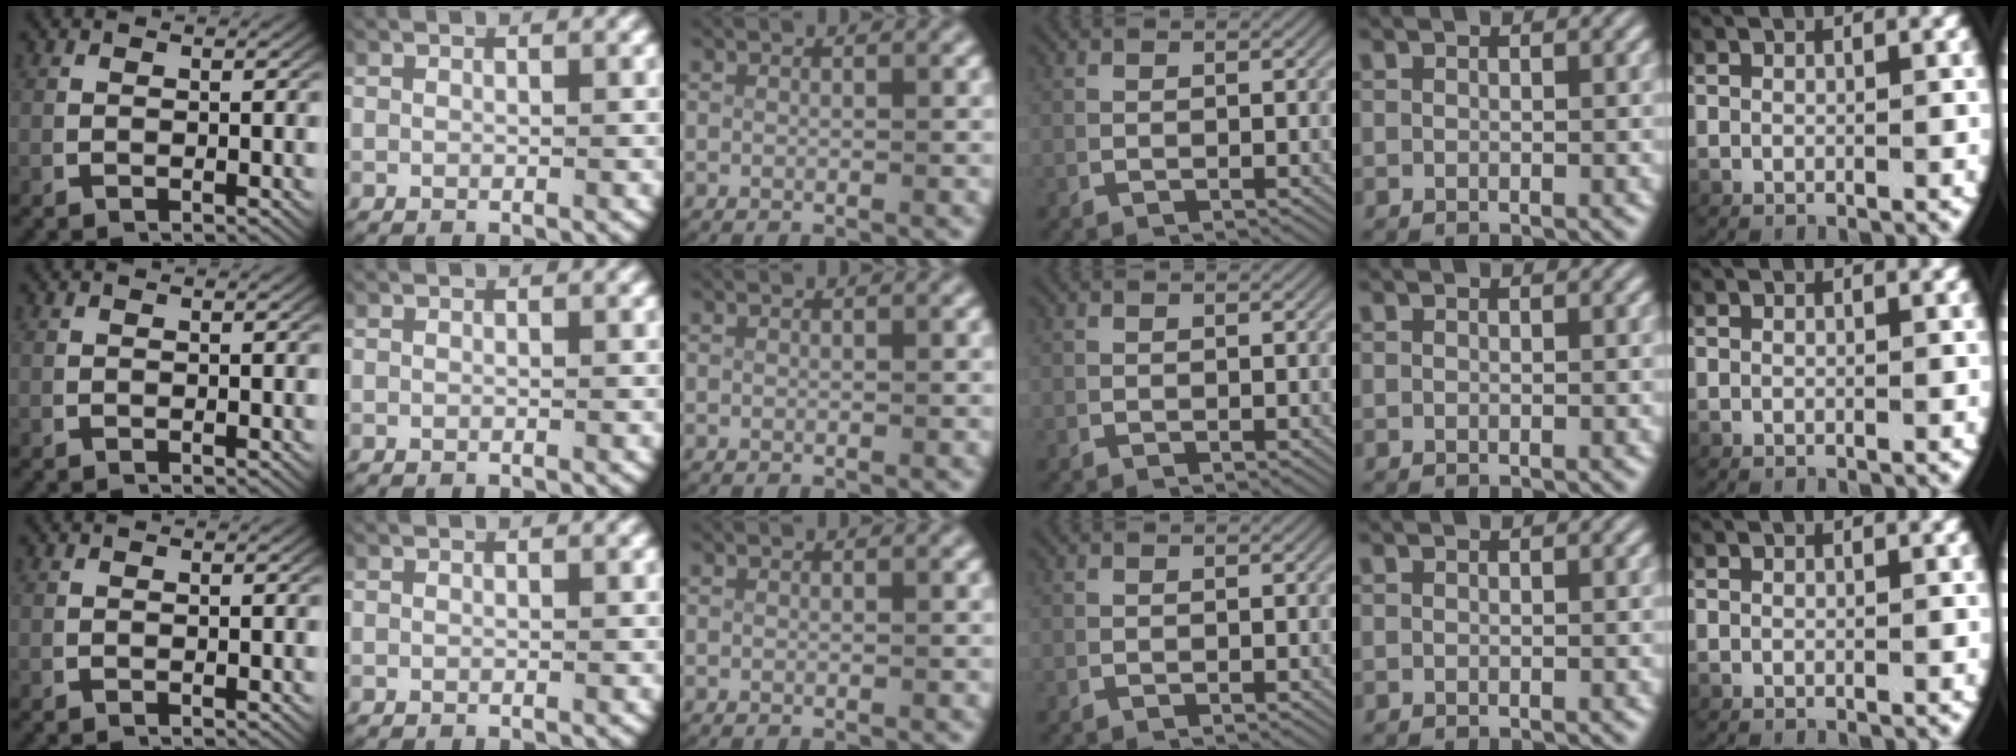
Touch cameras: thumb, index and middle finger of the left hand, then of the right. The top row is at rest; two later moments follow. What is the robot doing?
{"motion": "reach", "object": "towel"}